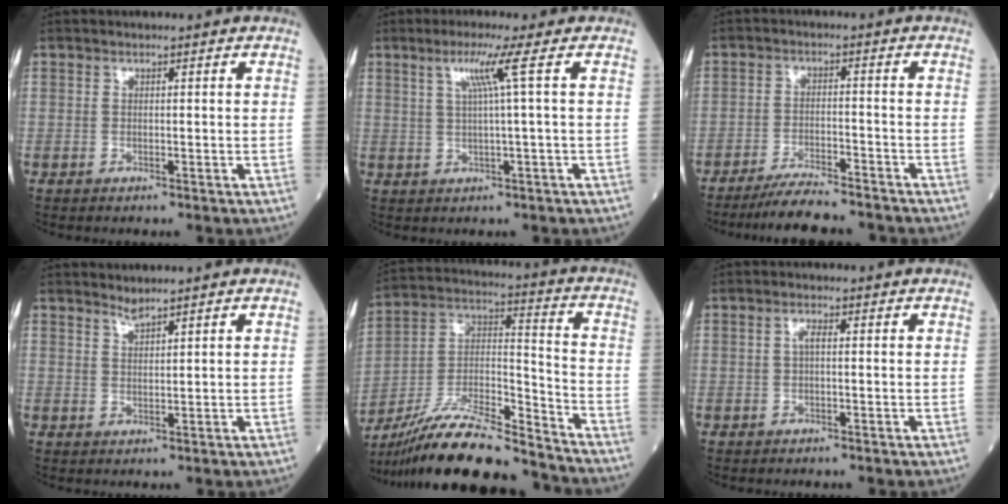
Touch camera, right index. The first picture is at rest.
{"total": 4.5, "force": [1.5, -1.5, 3.9], "torque": [-0.080, 0.002, 0.032]}
{"total": 8.7, "force": [-8.0, 0.5, 3.3], "torque": [-0.050, -0.014, -0.134]}
{"total": 1.6, "force": [1.5, -0.3, 0.3], "torque": [-0.005, -0.005, 0.030]}
{"total": 21.6, "force": [-19.3, 2.5, 9.4], "torque": [-0.188, 0.003, -0.336]}
{"total": 1.3, "force": [0.1, 0.3, 1.3], "torque": [-0.025, 0.004, 0.000]}